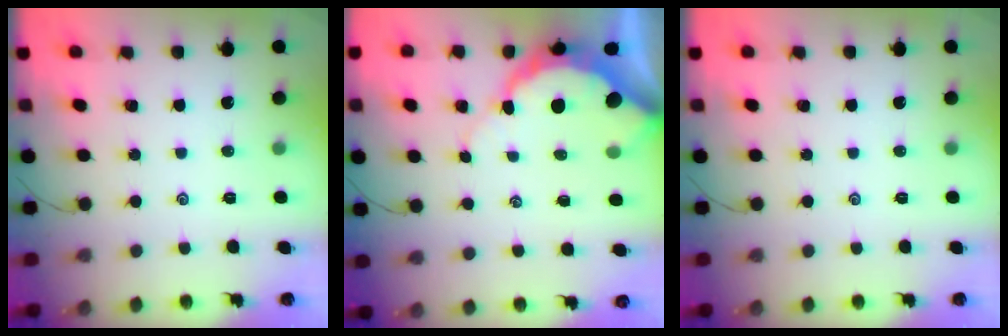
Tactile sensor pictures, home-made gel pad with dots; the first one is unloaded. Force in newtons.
{"total": 8.3, "press": 8.2, "slide": 0.9}
{"total": 0.0}